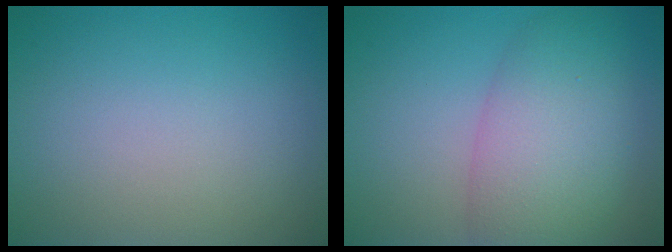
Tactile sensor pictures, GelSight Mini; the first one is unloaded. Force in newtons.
{"total": 7.4, "press": 7.4, "slide": 0.2}